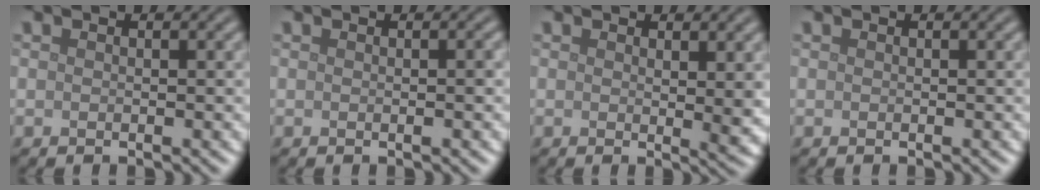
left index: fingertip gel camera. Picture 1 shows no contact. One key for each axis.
{"total": 0.7, "fx": 0.0, "fy": 0.1, "fz": 0.7, "tx": -0.010, "ty": 0.001, "tz": 0.001}
{"total": 2.2, "fx": 0.7, "fy": 0.4, "fz": 2.1, "tx": -0.024, "ty": -0.009, "tz": 0.013}
{"total": 0.0}